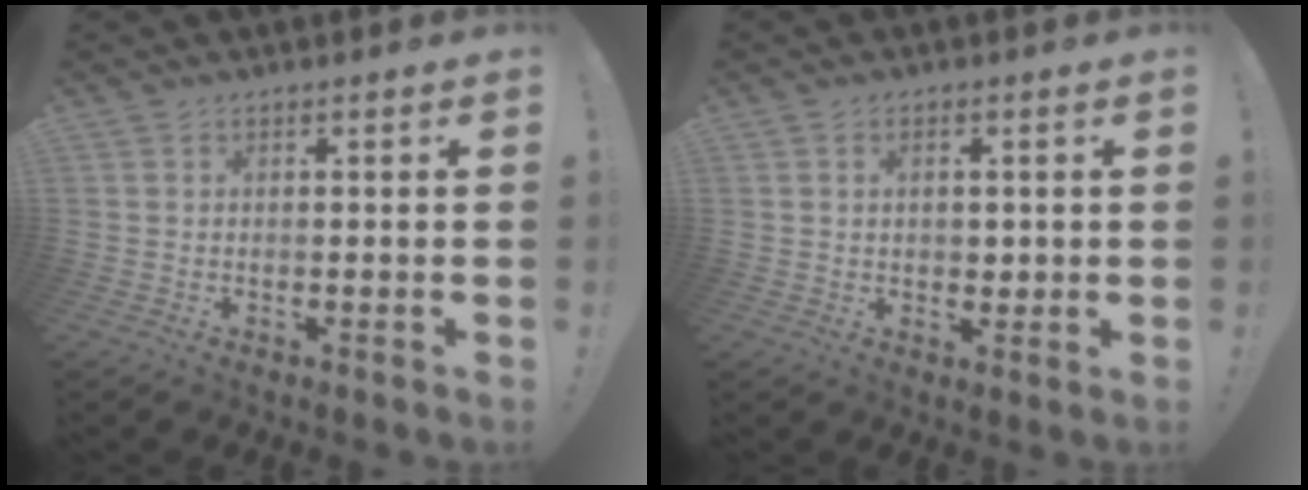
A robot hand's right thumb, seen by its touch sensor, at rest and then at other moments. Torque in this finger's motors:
{"motor_torque": [0.15, -0.01, 0.16, -0.03, -0.01]}